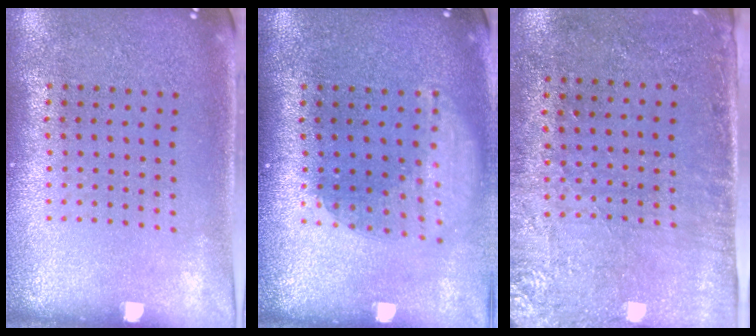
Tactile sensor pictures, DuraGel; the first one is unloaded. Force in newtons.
{"total": 1.6, "press": 1.2, "slide": 1.0}
{"total": 2.8, "press": 2.3, "slide": 1.6}